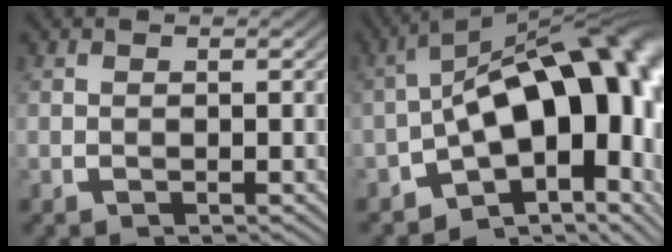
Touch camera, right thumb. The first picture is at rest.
{"total": 19.4, "force": [-1.9, 11.6, 15.5], "torque": [-0.251, -0.042, -0.017]}